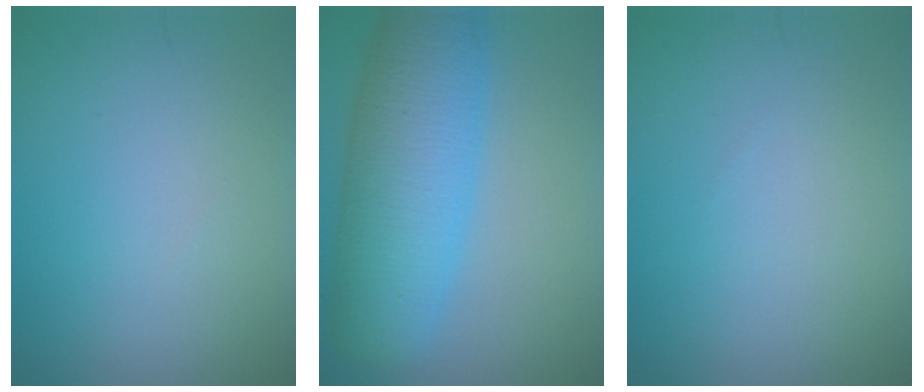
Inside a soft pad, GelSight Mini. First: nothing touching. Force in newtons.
{"total": 9.6, "press": 9.6, "slide": 0.4}
{"total": 0.0}